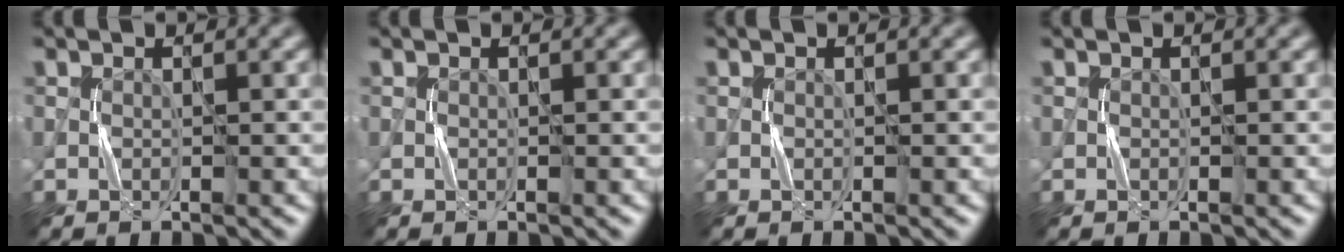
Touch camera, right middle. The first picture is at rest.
{"total": 0.0}
{"total": 0.0}
{"total": 0.0}